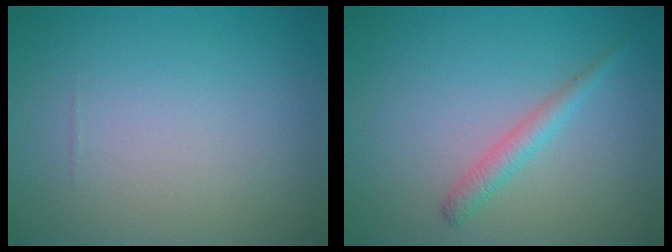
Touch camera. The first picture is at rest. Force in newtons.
{"total": 1.8, "press": 1.8, "slide": 0.1}